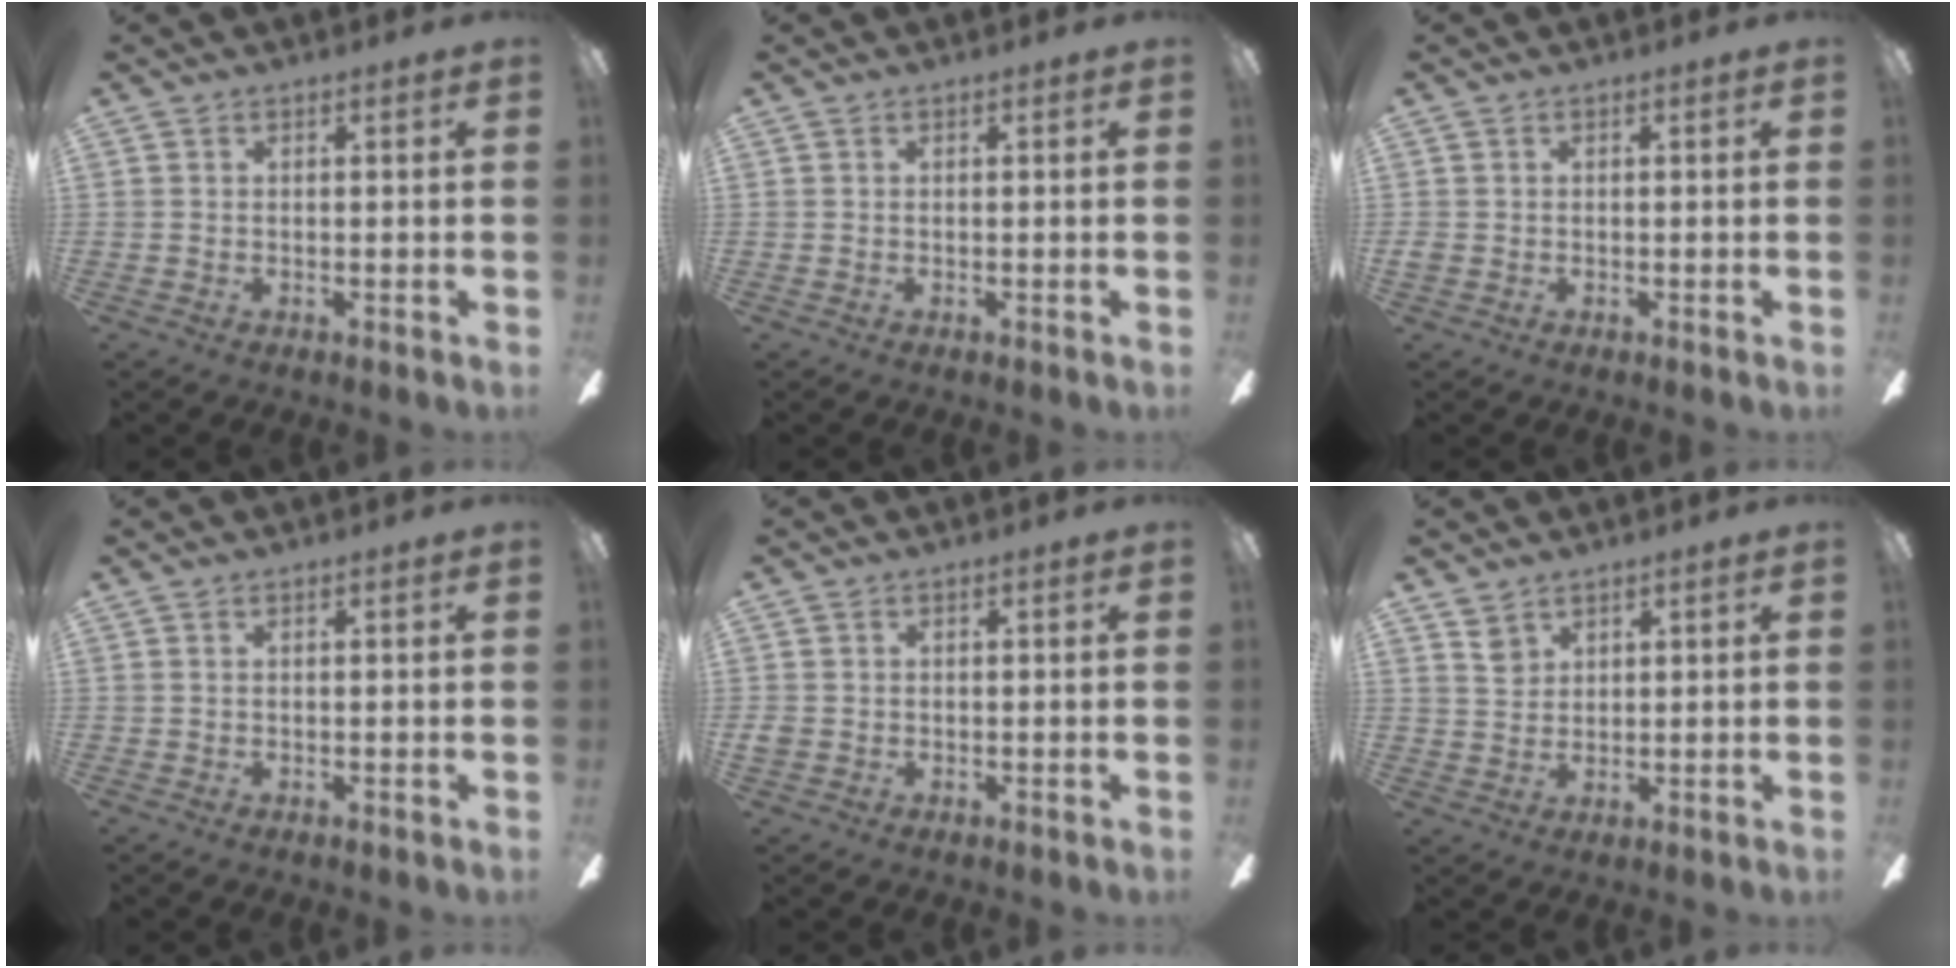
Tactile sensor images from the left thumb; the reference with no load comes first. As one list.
[{"total": 0.0}, {"total": 1.0, "force": [-0.5, 0.8, 0.4], "torque": [-0.004, 0.002, -0.009]}, {"total": 0.0}, {"total": 1.4, "force": [-0.5, 1.2, 0.5], "torque": [-0.007, 0.002, -0.010]}, {"total": 3.7, "force": [2.6, 2.5, 0.8], "torque": [-0.005, -0.006, 0.048]}]